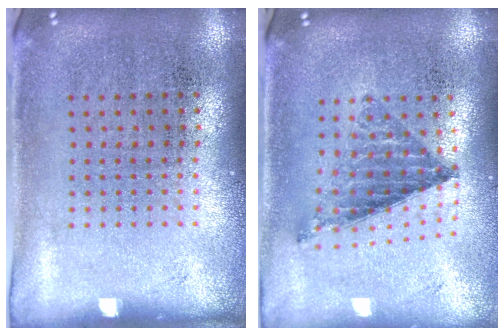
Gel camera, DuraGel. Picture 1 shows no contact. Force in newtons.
{"total": 0.8, "press": 0.8, "slide": 0.1}